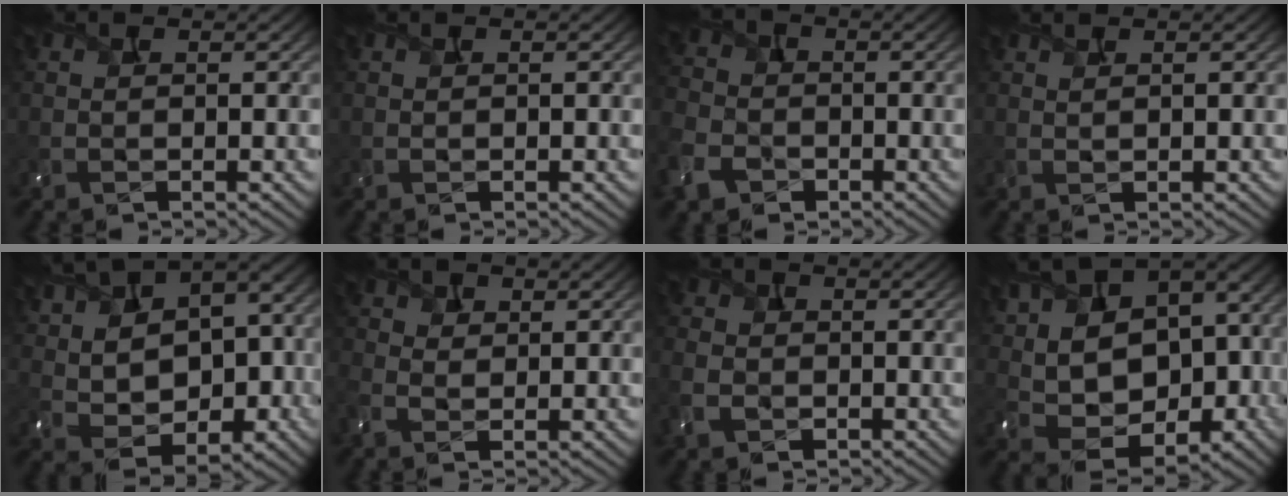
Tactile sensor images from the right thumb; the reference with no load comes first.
{"total": 0.0}
{"total": 7.0, "force": [-3.6, 5.1, 3.2], "torque": [-0.104, -0.016, -0.087]}
{"total": 0.9, "force": [0.7, -0.1, 0.6], "torque": [-0.017, 0.003, 0.010]}
{"total": 13.4, "force": [2.1, 8.8, 10.0], "torque": [-0.191, -0.002, 0.050]}
{"total": 3.1, "force": [0.1, 2.3, 2.1], "torque": [-0.054, 0.001, -0.003]}
{"total": 4.3, "force": [-1.6, 3.2, 2.4], "torque": [-0.072, -0.009, -0.040]}
{"total": 14.9, "force": [1.6, 10.2, 10.7], "torque": [-0.212, -0.013, 0.048]}